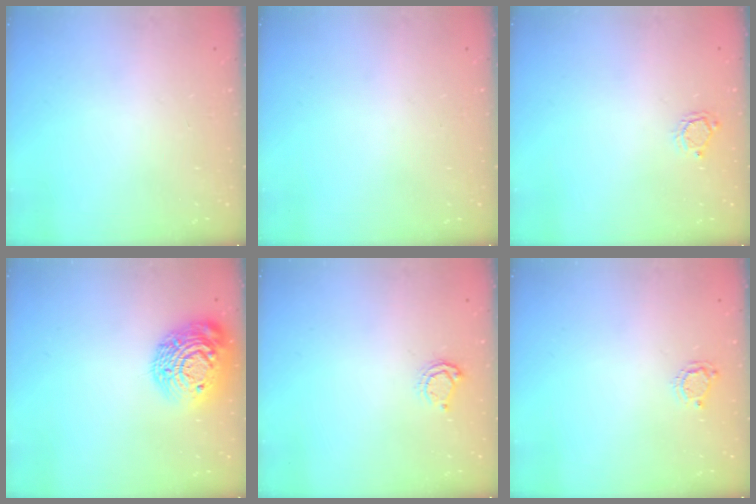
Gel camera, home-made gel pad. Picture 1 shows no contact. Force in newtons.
{"total": 0.0}
{"total": 3.8, "press": 3.8, "slide": 0.4}
{"total": 18.0, "press": 18.0, "slide": 0.9}
{"total": 4.8, "press": 4.8, "slide": 0.5}
{"total": 4.5, "press": 4.5, "slide": 0.5}